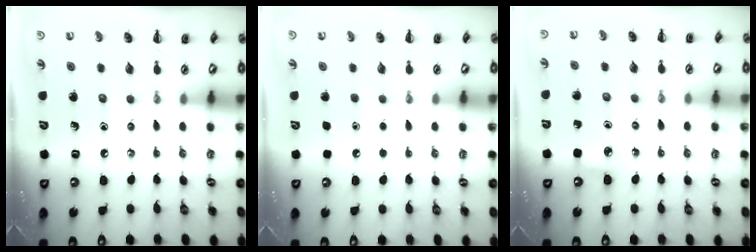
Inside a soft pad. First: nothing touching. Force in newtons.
{"total": 1.7, "press": 1.7, "slide": 0.1}
{"total": 4.4, "press": 4.1, "slide": 1.6}